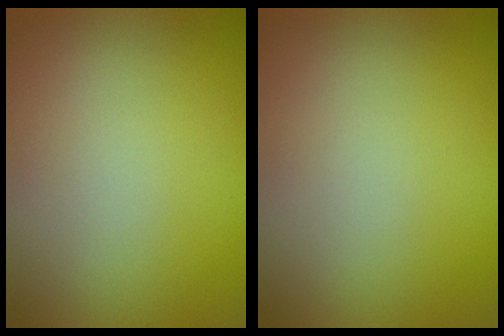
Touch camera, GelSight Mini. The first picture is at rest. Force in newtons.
{"total": 0.0}